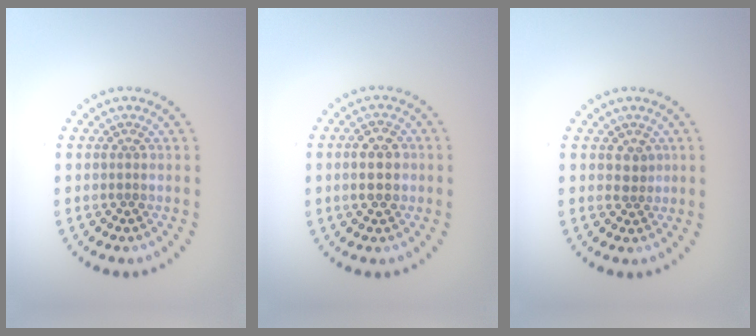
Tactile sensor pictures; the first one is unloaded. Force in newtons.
{"total": 3.0, "press": 3.0, "slide": 0.2}
{"total": 1.3, "press": 1.1, "slide": 0.8}